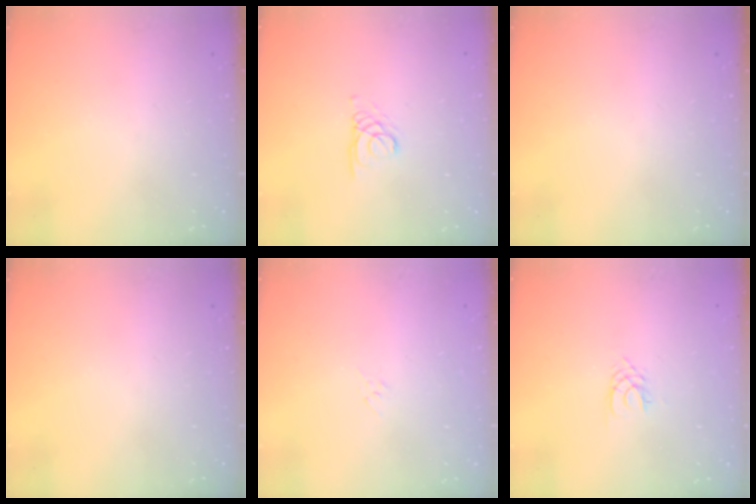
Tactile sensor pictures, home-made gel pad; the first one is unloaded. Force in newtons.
{"total": 1.7, "press": 1.7, "slide": 0.2}
{"total": 0.0}
{"total": 0.0}
{"total": 2.9, "press": 2.9, "slide": 0.6}
{"total": 1.7, "press": 1.7, "slide": 0.2}